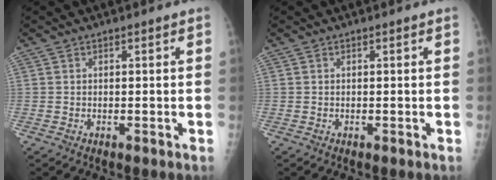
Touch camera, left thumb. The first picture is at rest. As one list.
[{"total": 0.0}]